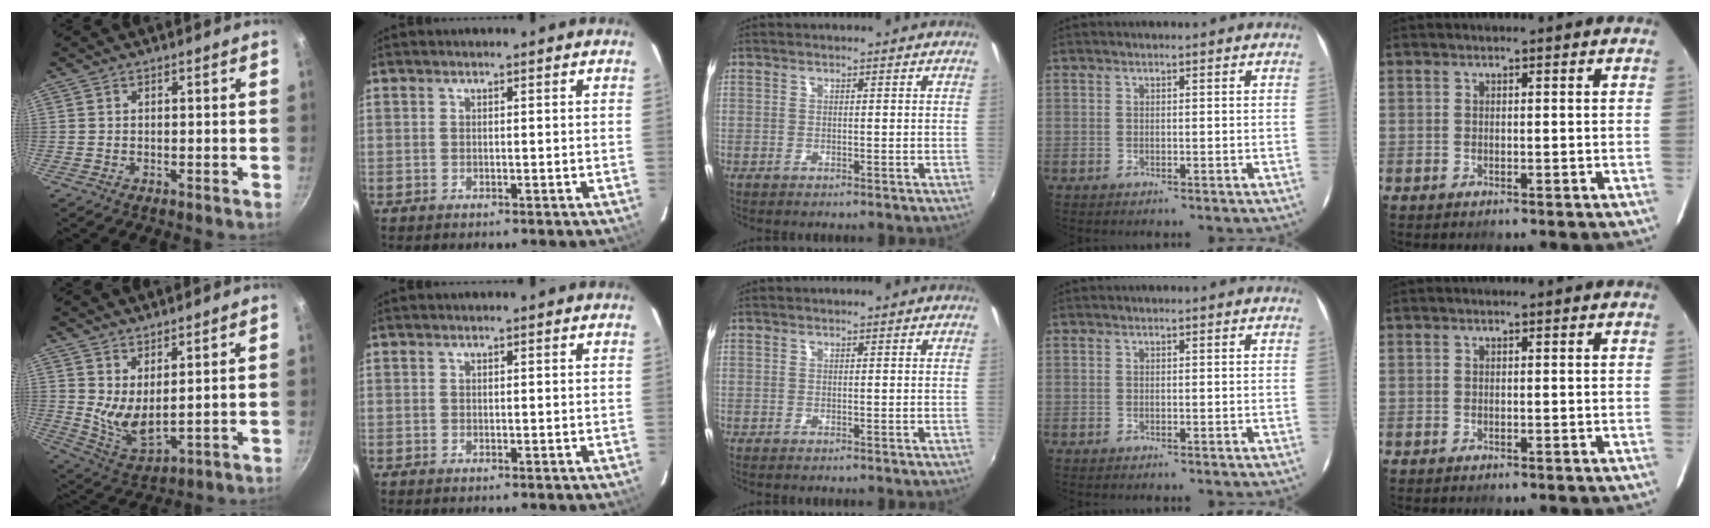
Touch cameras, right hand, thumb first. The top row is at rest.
{"thumb": {"total": 8.1, "force": [4.3, 3.0, 6.2], "torque": [-0.104, -0.056, 0.085]}}